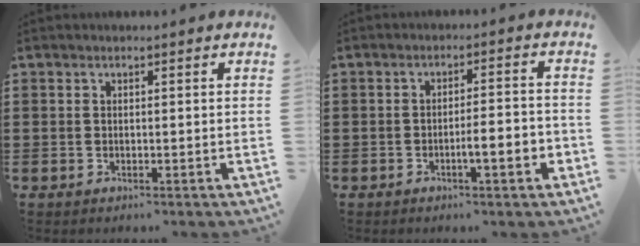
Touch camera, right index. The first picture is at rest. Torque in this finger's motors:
{"motor_torque": [1.21, -0.57, 0.14, 0.11]}